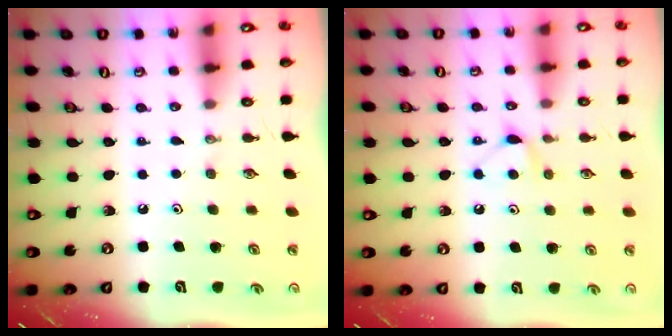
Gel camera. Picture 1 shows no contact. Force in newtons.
{"total": 6.5, "press": 6.5, "slide": 0.8}